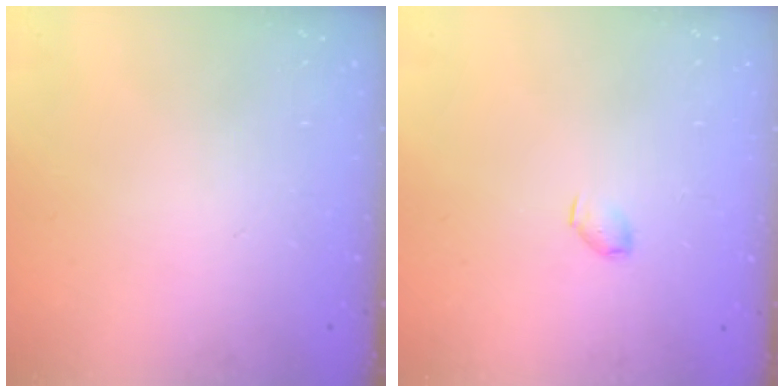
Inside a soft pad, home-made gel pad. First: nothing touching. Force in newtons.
{"total": 2.9, "press": 2.9, "slide": 0.5}